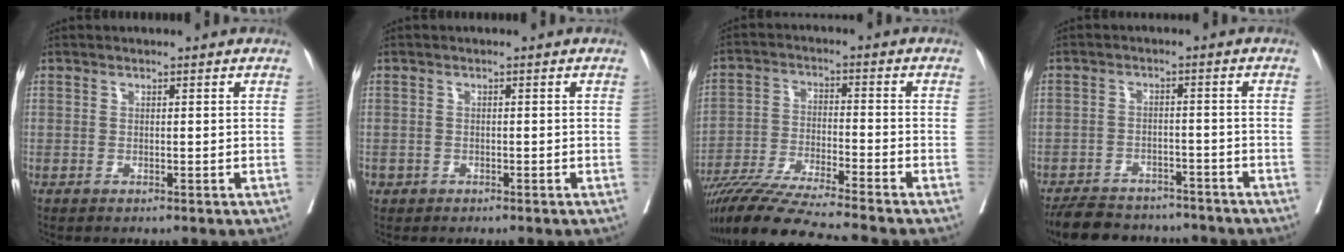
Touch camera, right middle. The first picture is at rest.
{"total": 0.9, "force": [-0.5, 0.7, 0.1], "torque": [-0.003, 0.004, -0.007]}
{"total": 13.6, "force": [-12.0, -1.7, 6.1], "torque": [-0.100, -0.024, -0.209]}
{"total": 12.2, "force": [-11.0, 4.1, 3.4], "torque": [-0.056, 0.006, -0.151]}